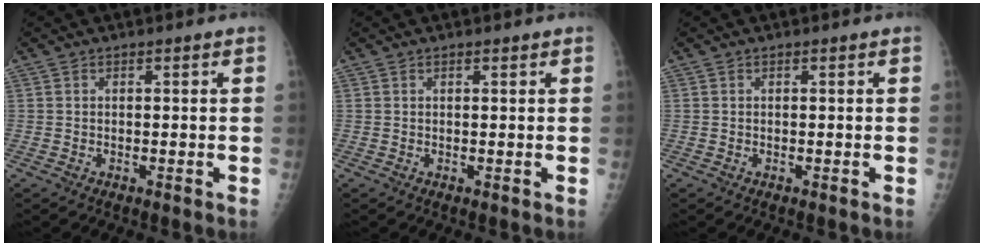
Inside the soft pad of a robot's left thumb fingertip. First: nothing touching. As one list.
[{"total": 0.7, "force": [0.5, 0.2, 0.4], "torque": [-0.008, -0.002, 0.007]}, {"total": 0.0}]